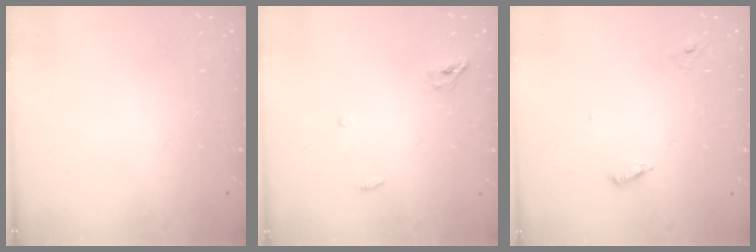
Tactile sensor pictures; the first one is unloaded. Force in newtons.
{"total": 3.8, "press": 3.6, "slide": 1.3}
{"total": 4.6, "press": 4.6, "slide": 0.4}